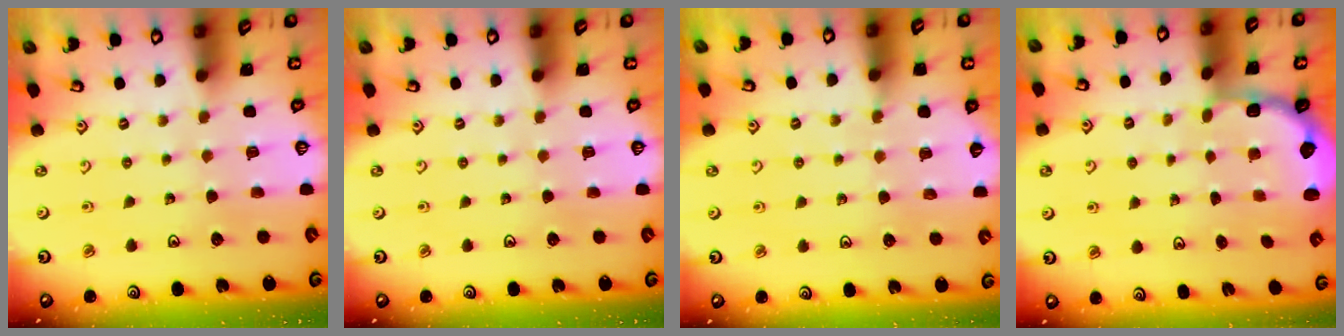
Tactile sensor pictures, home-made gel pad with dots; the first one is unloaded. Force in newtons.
{"total": 0.0}
{"total": 5.1, "press": 4.4, "slide": 2.5}
{"total": 2.6, "press": 2.1, "slide": 1.5}